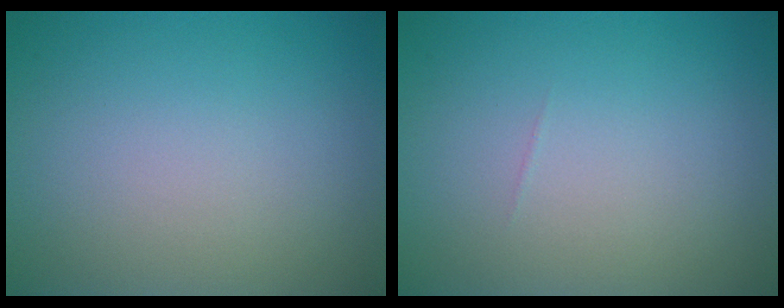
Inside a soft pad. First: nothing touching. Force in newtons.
{"total": 0.0}